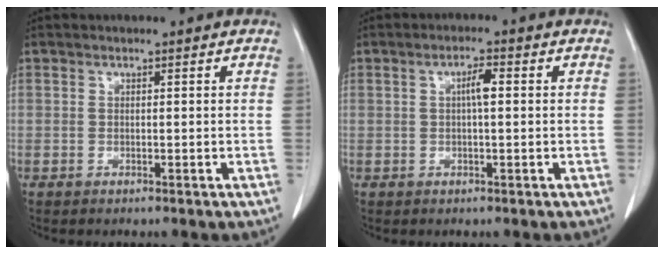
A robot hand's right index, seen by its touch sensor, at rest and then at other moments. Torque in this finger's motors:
{"motor_torque": [0.57, -0.04, 0.06, 0.04]}